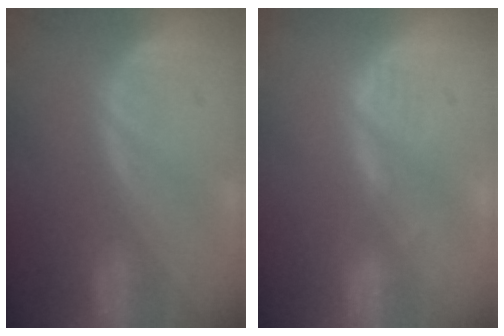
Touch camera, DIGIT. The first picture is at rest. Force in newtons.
{"total": 1.6, "press": 1.6, "slide": 0.2}